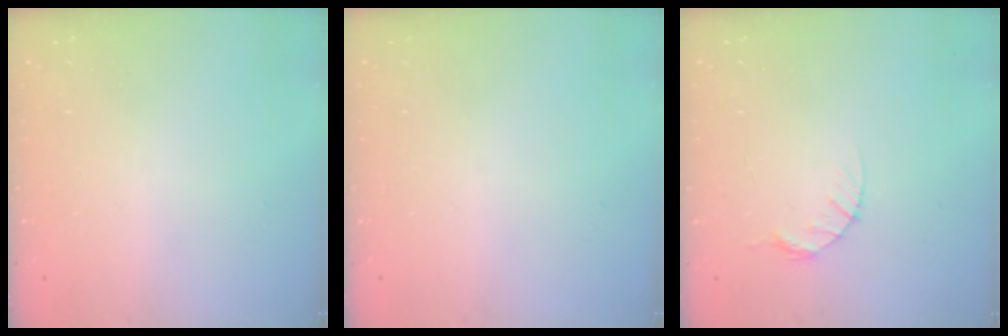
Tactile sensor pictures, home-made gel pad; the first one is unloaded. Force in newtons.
{"total": 0.0}
{"total": 3.9, "press": 3.8, "slide": 0.5}